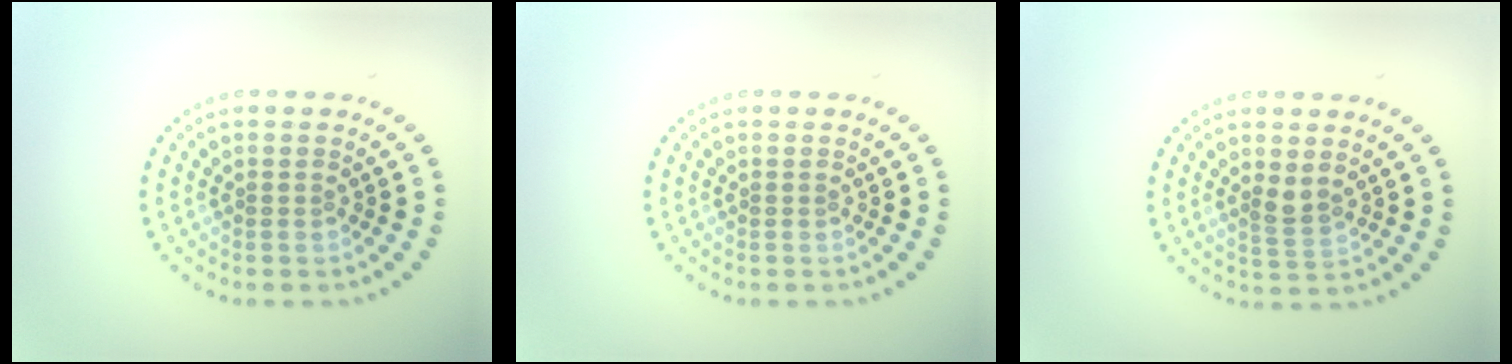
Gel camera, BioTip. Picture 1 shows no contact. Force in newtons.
{"total": 0.0}
{"total": 1.7, "press": 1.4, "slide": 1.0}